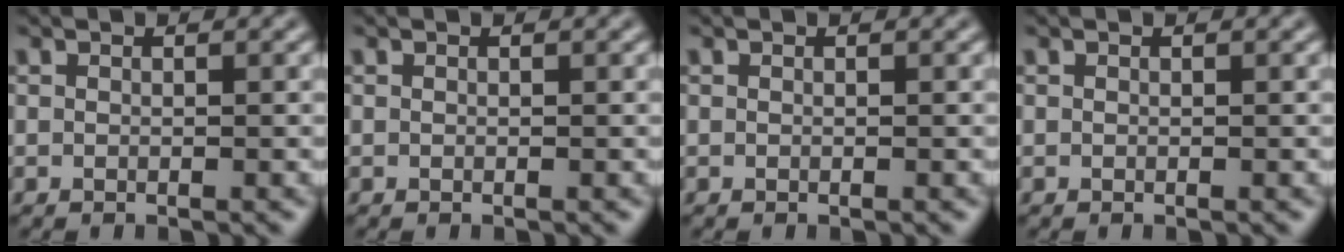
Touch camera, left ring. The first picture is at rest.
{"total": 0.0}
{"total": 0.0}
{"total": 0.0}